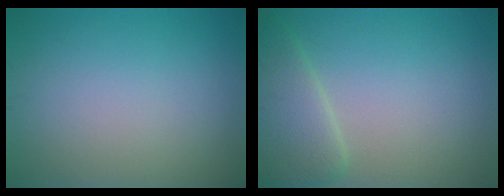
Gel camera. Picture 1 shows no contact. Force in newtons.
{"total": 4.2, "press": 4.2, "slide": 0.1}